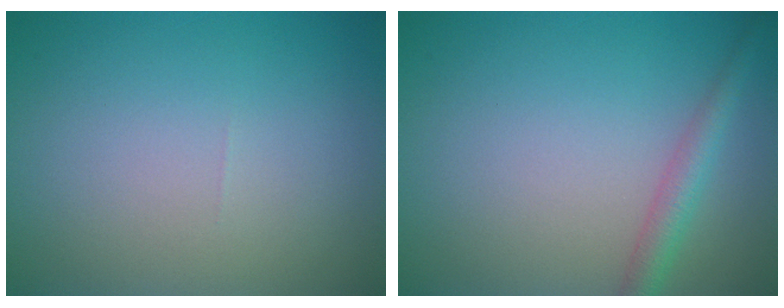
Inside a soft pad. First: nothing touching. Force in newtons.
{"total": 2.4, "press": 2.4, "slide": 0.1}